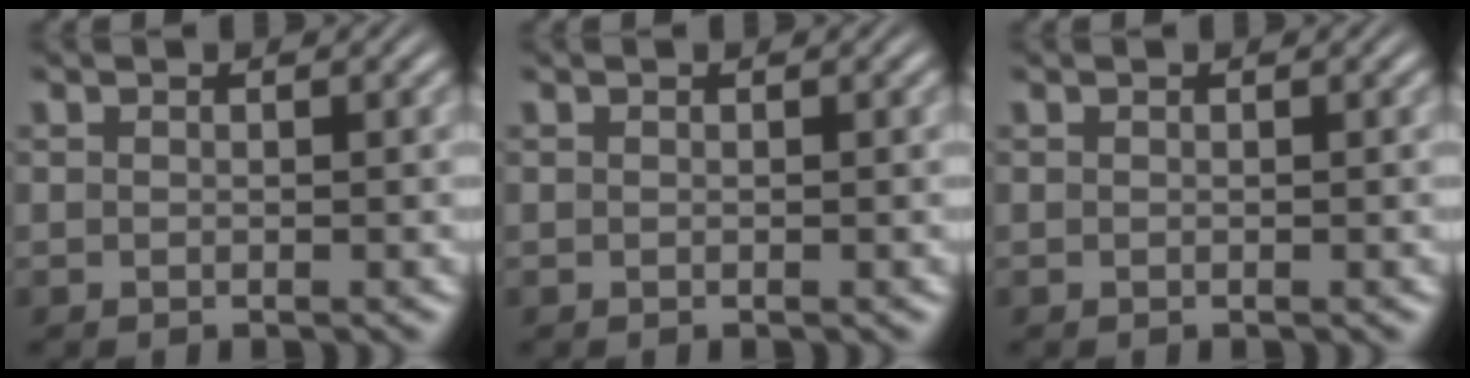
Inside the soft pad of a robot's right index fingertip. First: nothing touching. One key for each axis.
{"total": 0.0}
{"total": 0.0}